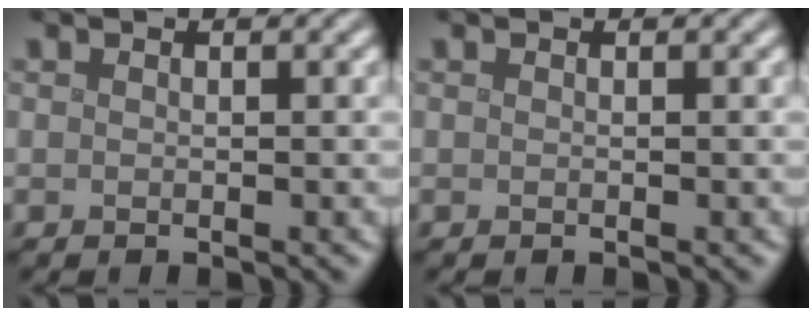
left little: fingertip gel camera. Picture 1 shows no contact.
{"total": 0.0}